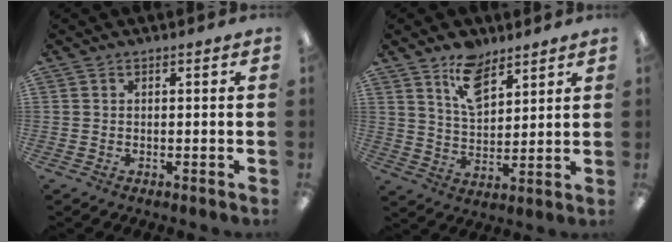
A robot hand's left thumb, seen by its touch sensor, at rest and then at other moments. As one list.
[{"total": 10.5, "force": [7.0, 5.6, 5.4], "torque": [-0.087, -0.029, 0.125]}]